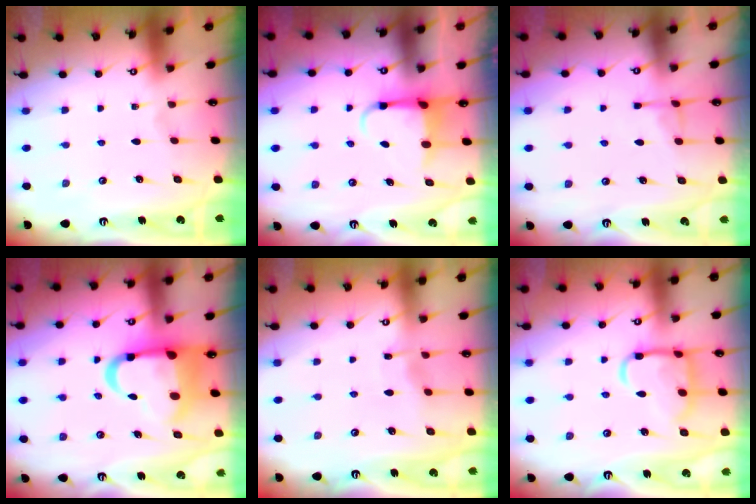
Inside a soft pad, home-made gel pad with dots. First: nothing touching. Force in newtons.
{"total": 3.7, "press": 3.6, "slide": 0.7}
{"total": 3.9, "press": 3.8, "slide": 0.7}
{"total": 14.2, "press": 13.8, "slide": 3.2}
{"total": 4.3, "press": 4.2, "slide": 0.3}
{"total": 12.4, "press": 12.4, "slide": 0.8}